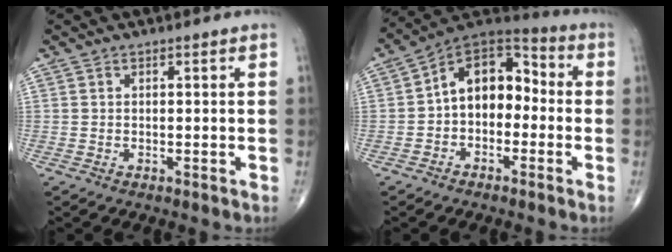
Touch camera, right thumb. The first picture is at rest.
{"total": 12.3, "force": [-1.0, 8.5, 8.9], "torque": [-0.099, 0.048, -0.037]}